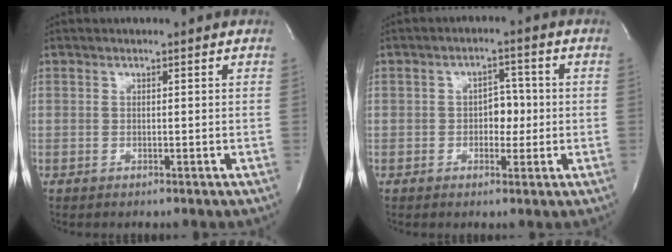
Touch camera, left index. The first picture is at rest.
{"total": 4.1, "force": [-0.4, 2.6, 3.1], "torque": [-0.040, 0.011, -0.007]}